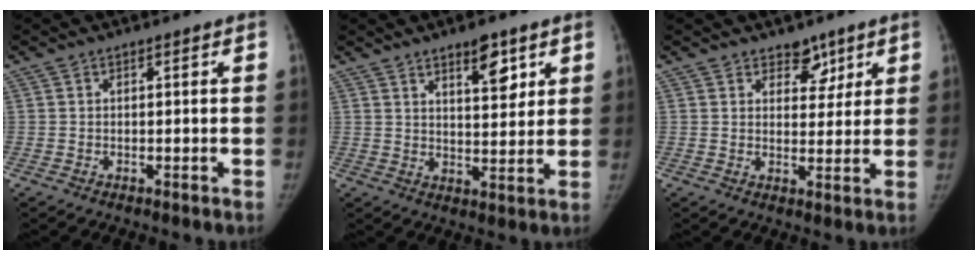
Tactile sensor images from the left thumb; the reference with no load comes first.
{"total": 7.6, "force": [4.4, 3.0, 5.4], "torque": [-0.061, -0.029, 0.066]}
{"total": 5.0, "force": [3.3, 3.2, 2.0], "torque": [0.007, -0.020, 0.050]}